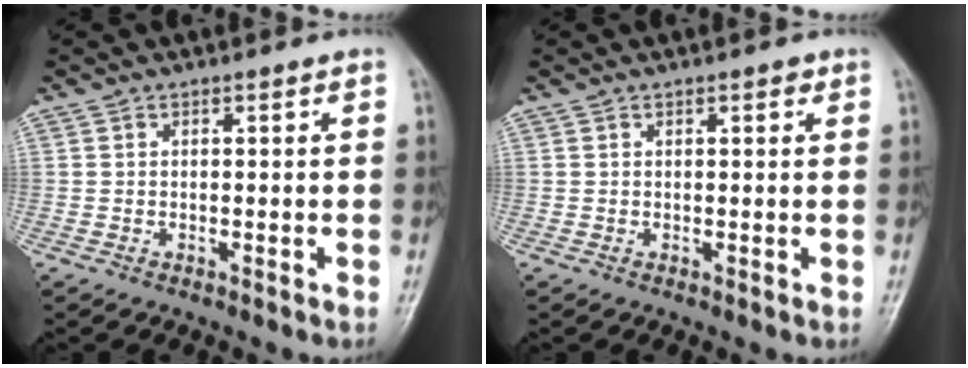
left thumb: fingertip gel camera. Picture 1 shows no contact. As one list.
[{"total": 1.2, "force": [0.7, 0.4, 0.9], "torque": [-0.009, 0.000, 0.006]}]